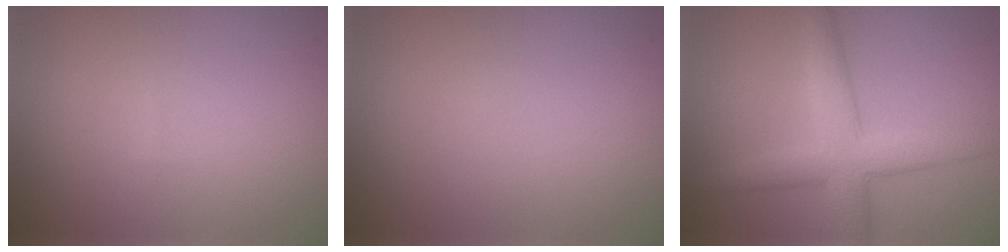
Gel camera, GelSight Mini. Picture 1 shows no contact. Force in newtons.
{"total": 0.0}
{"total": 4.8, "press": 4.8, "slide": 0.1}